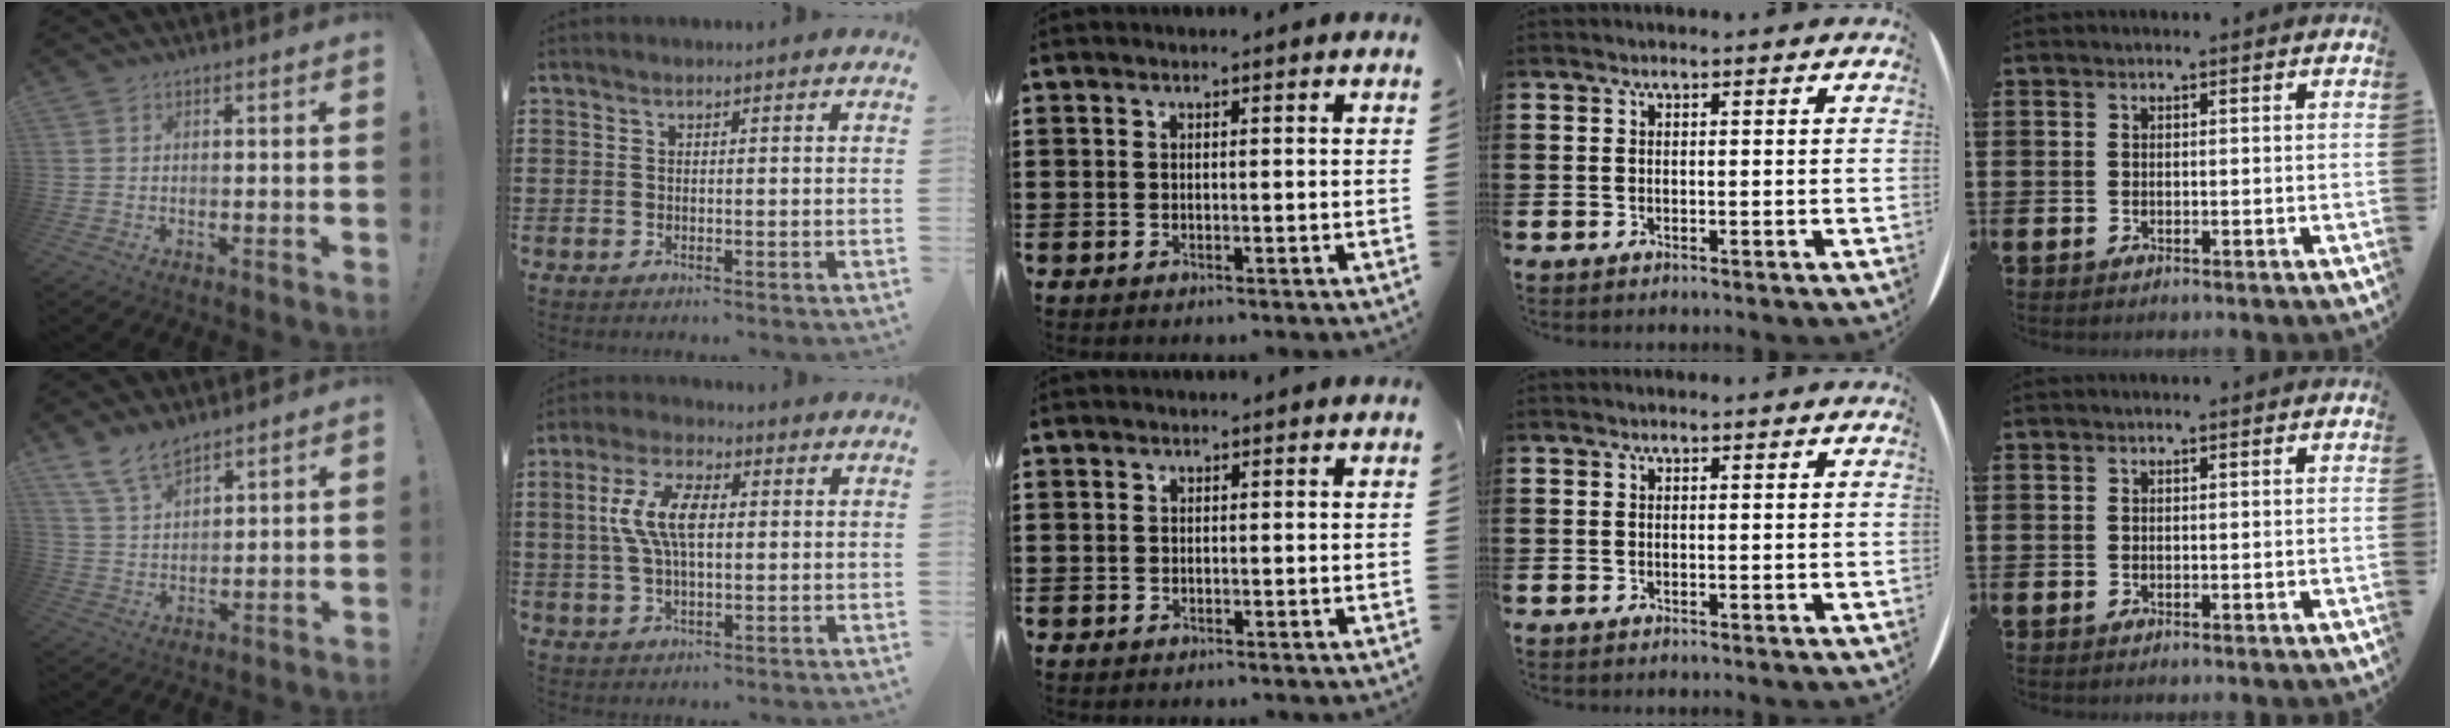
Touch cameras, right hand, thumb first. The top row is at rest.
{"thumb": {"total": 8.6, "force": [6.9, 3.5, 3.8], "torque": [-0.075, -0.035, 0.134]}, "index": {"total": 7.9, "force": [1.1, 3.4, 7.0], "torque": [-0.156, 0.008, 0.012]}, "middle": {"total": 0.5, "force": [-0.4, 0.3, -0.1], "torque": [0.002, 0.004, -0.011]}}